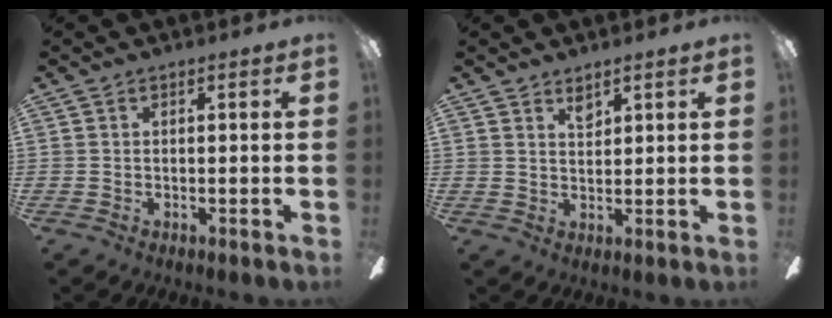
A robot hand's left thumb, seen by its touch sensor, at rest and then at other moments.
{"total": 2.8, "force": [2.4, 0.9, 1.0], "torque": [-0.009, -0.011, 0.041]}